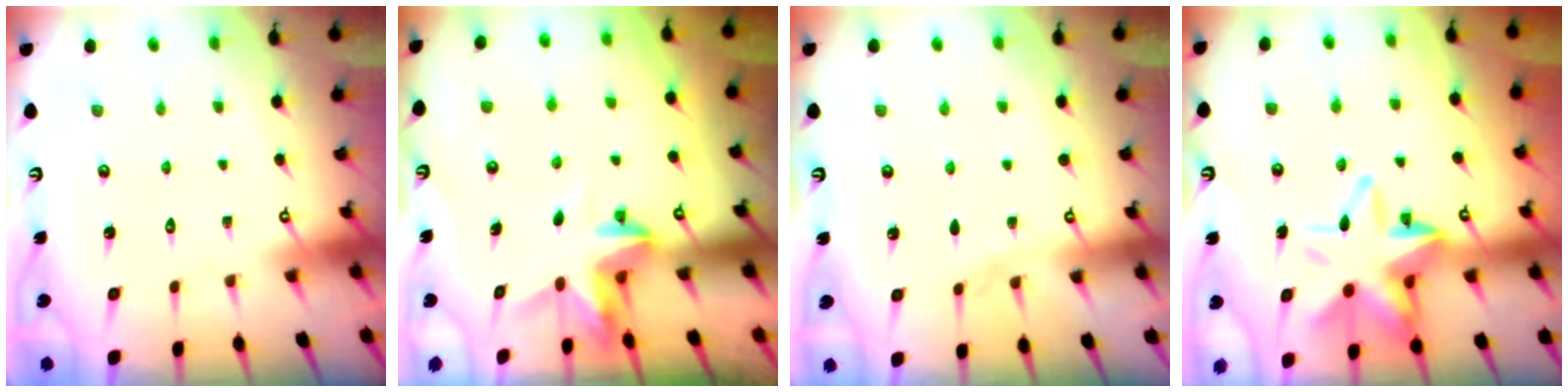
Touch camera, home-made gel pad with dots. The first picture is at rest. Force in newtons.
{"total": 3.7, "press": 3.6, "slide": 0.3}
{"total": 3.3, "press": 3.3, "slide": 0.4}
{"total": 14.4, "press": 14.0, "slide": 3.1}